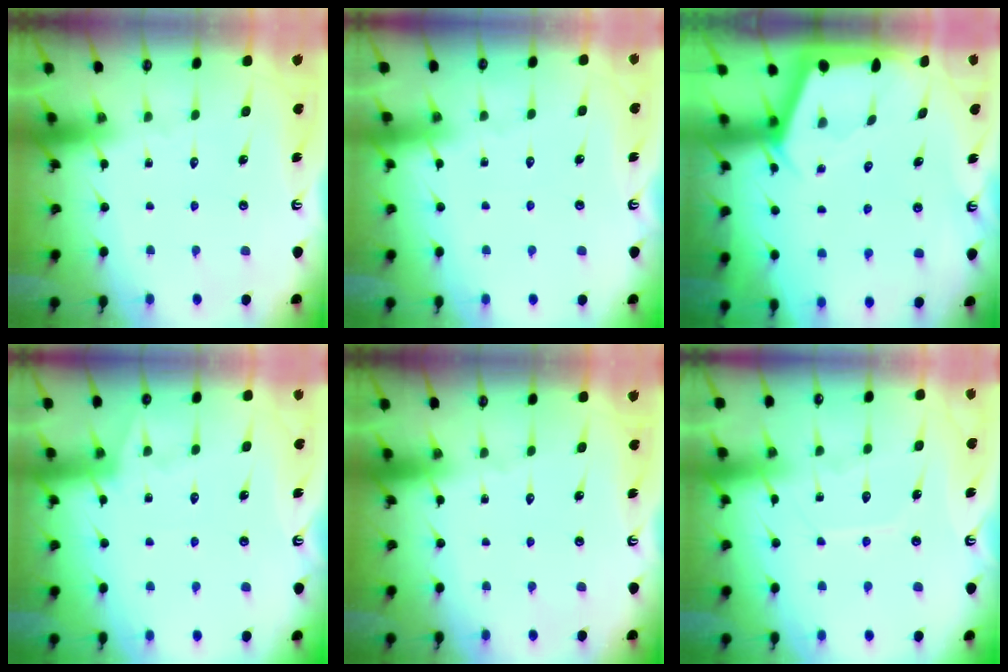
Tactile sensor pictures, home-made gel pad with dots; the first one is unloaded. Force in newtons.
{"total": 1.4, "press": 1.4, "slide": 0.3}
{"total": 2.4, "press": 2.4, "slide": 0.3}
{"total": 5.7, "press": 5.7, "slide": 0.5}
{"total": 0.0}
{"total": 6.6, "press": 6.6, "slide": 0.7}